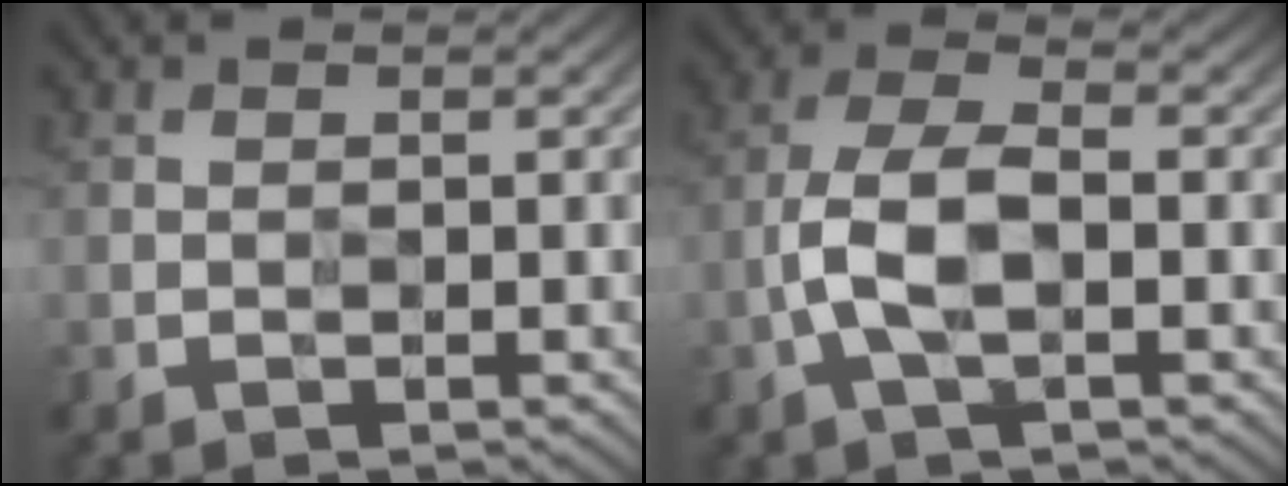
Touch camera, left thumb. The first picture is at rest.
{"total": 6.5, "force": [-2.0, 2.9, 5.5], "torque": [-0.113, 0.008, -0.039]}